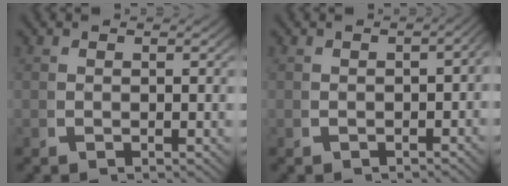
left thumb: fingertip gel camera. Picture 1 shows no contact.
{"total": 2.0, "force": [-0.9, 1.1, 1.4], "torque": [-0.015, 0.003, -0.013]}